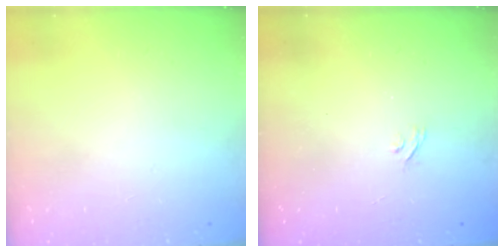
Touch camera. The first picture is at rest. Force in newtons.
{"total": 2.2, "press": 1.9, "slide": 1.1}